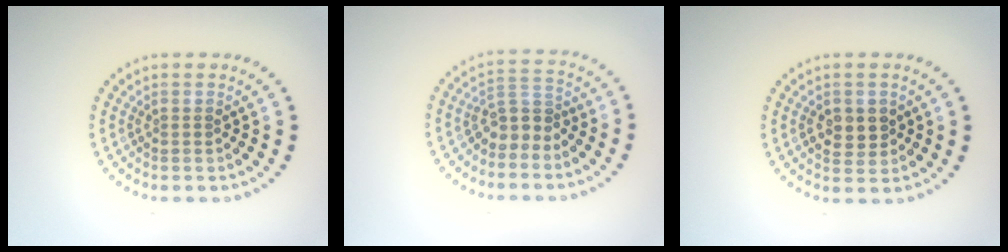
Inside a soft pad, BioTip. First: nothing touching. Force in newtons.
{"total": 2.6, "press": 2.3, "slide": 1.2}
{"total": 2.5, "press": 2.5, "slide": 0.3}